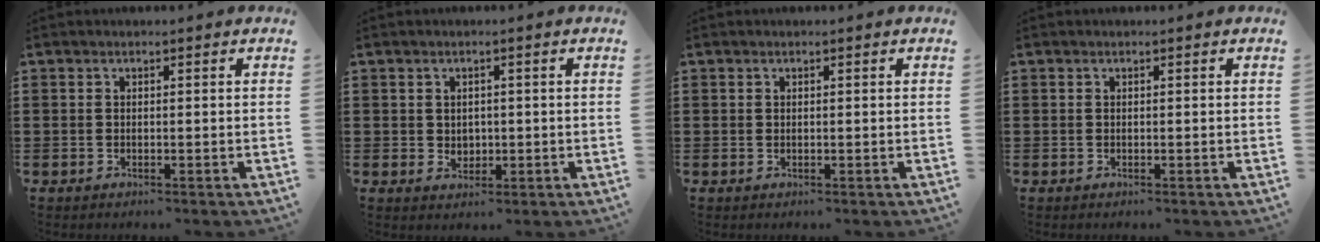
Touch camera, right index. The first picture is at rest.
{"total": 1.7, "force": [0.3, 1.5, 0.6], "torque": [-0.016, 0.009, 0.003]}
{"total": 0.0}
{"total": 0.0}